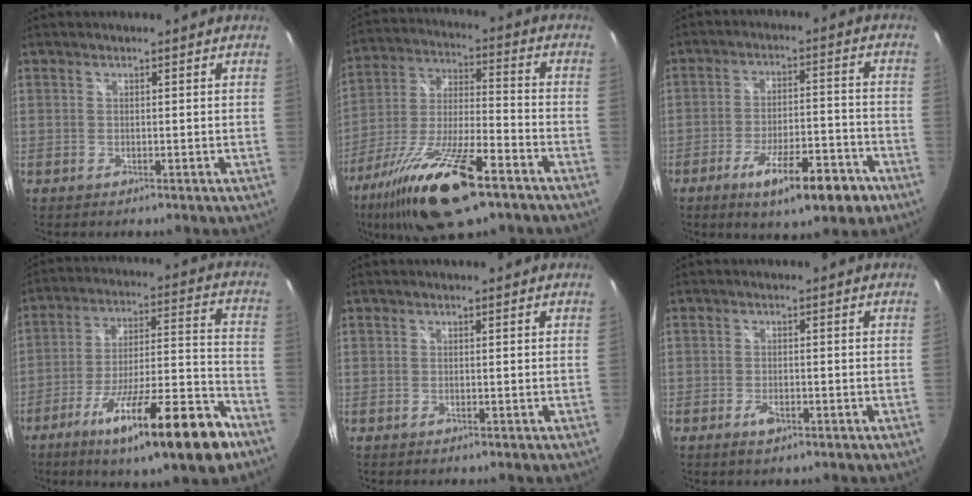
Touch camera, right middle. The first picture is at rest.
{"total": 21.4, "force": [-13.2, 5.9, 15.7], "torque": [-0.313, -0.044, -0.237]}
{"total": 12.7, "force": [-7.6, 3.3, 9.6], "torque": [-0.170, -0.011, -0.112]}
{"total": 21.3, "force": [-13.2, 2.7, 16.5], "torque": [-0.273, -0.041, -0.209]}
{"total": 0.0}
{"total": 2.5, "force": [-1.4, 1.2, 1.7], "torque": [-0.035, -0.005, -0.026]}